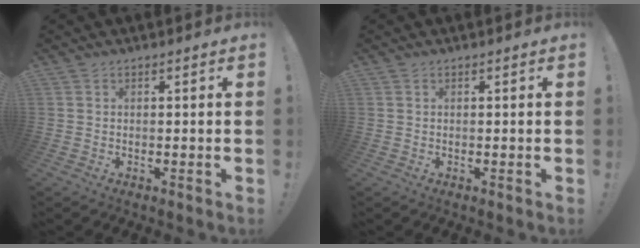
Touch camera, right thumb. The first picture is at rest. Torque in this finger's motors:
{"motor_torque": [-0.01, 0.15, -0.16, 0.09, 0.00]}